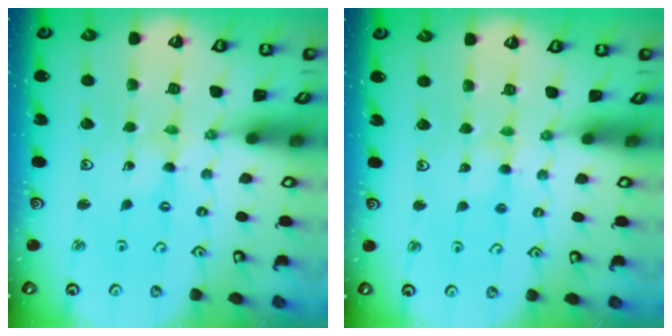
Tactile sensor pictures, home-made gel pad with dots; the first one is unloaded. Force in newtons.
{"total": 2.9, "press": 2.9, "slide": 0.3}